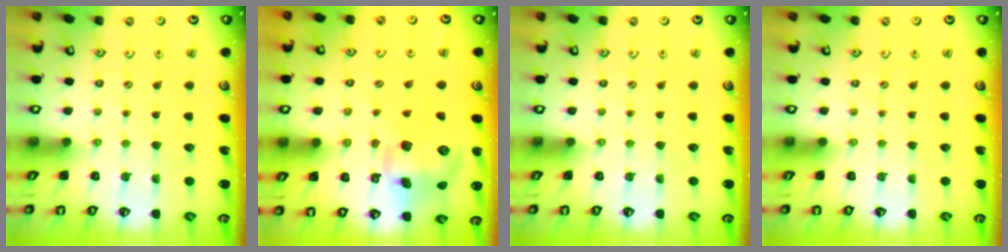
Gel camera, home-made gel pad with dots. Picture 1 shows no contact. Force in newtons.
{"total": 14.0, "press": 13.8, "slide": 2.3}
{"total": 0.0}
{"total": 0.0}